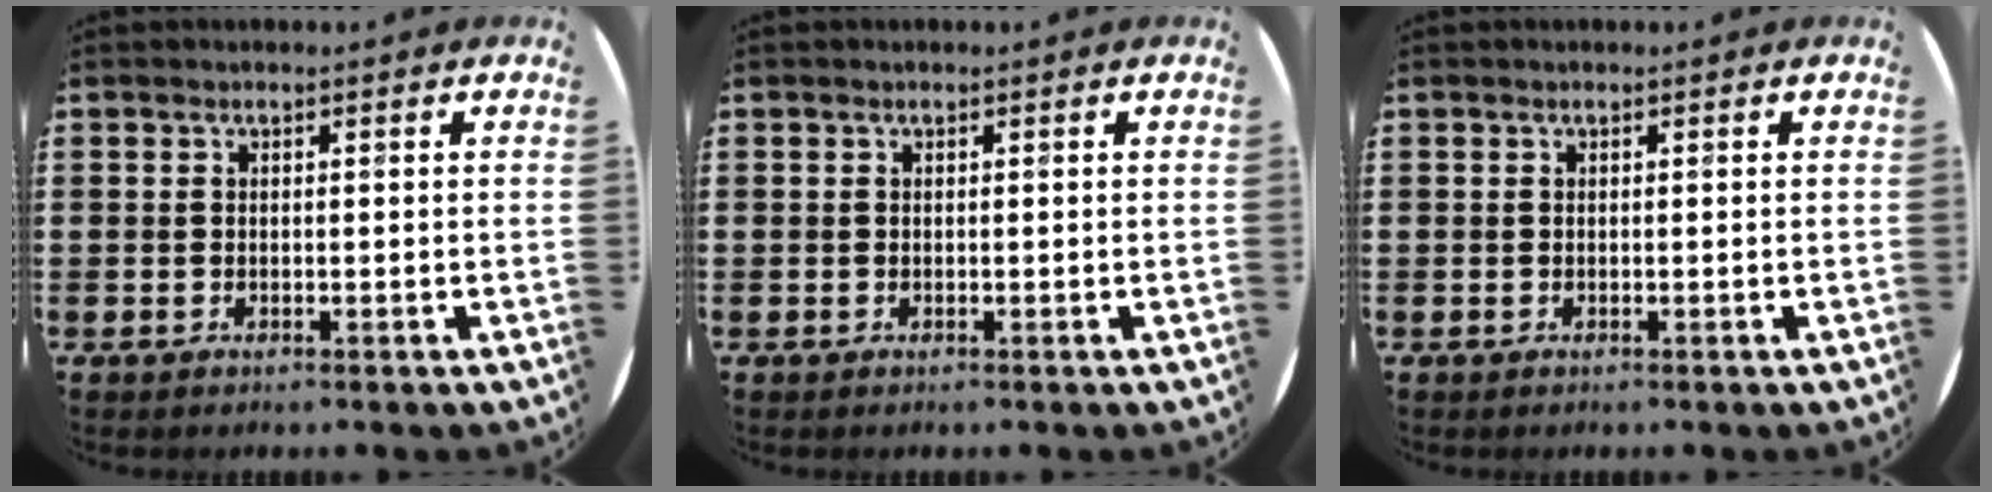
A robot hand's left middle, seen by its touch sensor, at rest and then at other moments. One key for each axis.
{"total": 0.0}
{"total": 0.0}